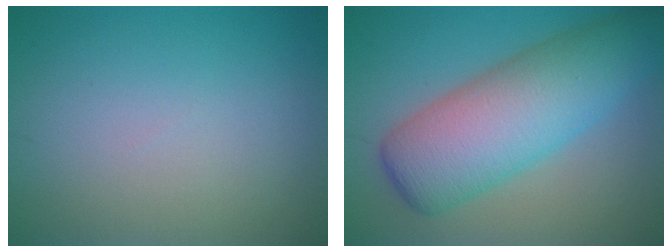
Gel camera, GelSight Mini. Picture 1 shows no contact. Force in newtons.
{"total": 9.4, "press": 9.4, "slide": 0.1}